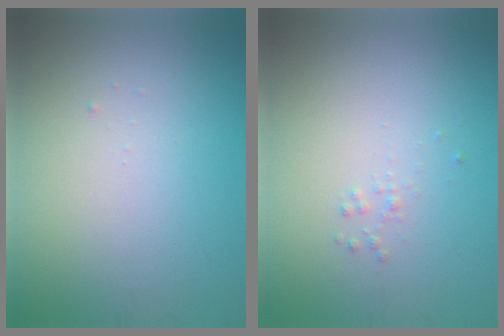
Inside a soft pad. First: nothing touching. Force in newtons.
{"total": 0.5, "press": 0.5, "slide": 0.0}